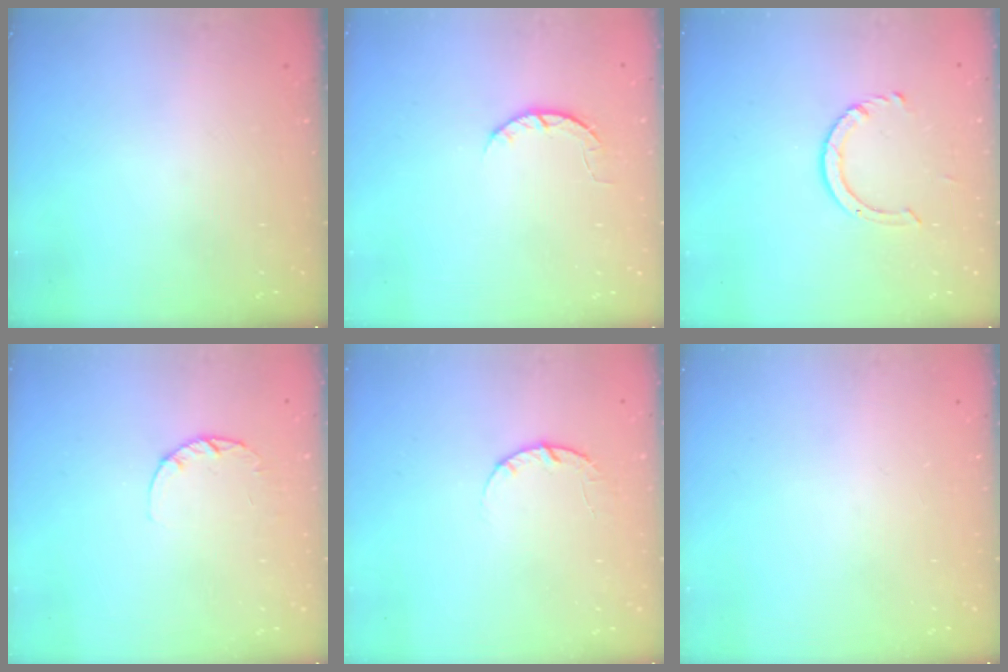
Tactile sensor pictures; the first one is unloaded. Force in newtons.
{"total": 4.5, "press": 4.5, "slide": 0.7}
{"total": 4.0, "press": 3.9, "slide": 0.5}
{"total": 2.6, "press": 2.5, "slide": 0.4}
{"total": 3.2, "press": 3.1, "slide": 0.5}
{"total": 0.0}